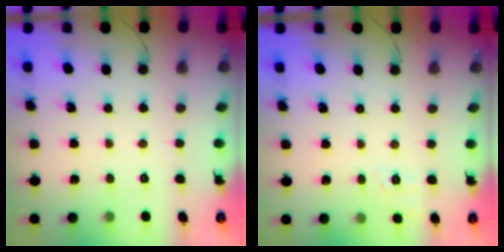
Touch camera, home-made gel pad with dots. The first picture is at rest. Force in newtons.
{"total": 1.9, "press": 0.7, "slide": 1.7}